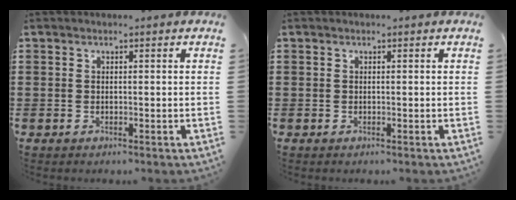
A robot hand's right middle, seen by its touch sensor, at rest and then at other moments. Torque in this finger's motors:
{"motor_torque": [-0.10, 0.04, 0.01, 0.01]}